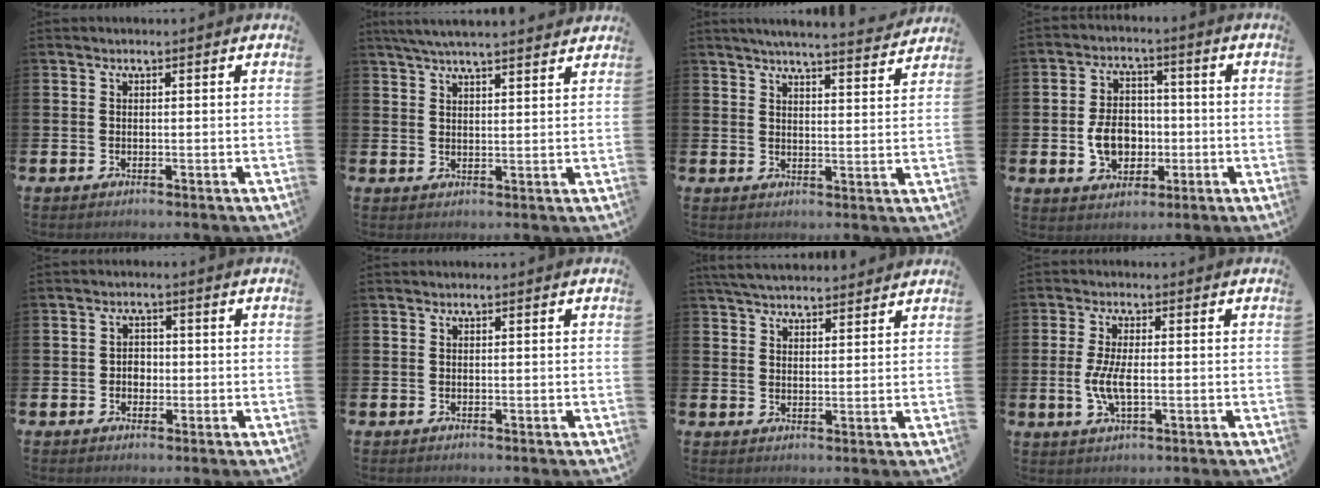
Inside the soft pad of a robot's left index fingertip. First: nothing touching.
{"total": 4.8, "force": [4.5, 0.2, 1.7], "torque": [-0.044, -0.012, 0.082]}
{"total": 5.1, "force": [5.0, -0.3, 1.2], "torque": [-0.030, -0.033, 0.086]}
{"total": 6.6, "force": [-1.2, 5.2, 3.9], "torque": [-0.071, 0.008, -0.026]}
{"total": 2.2, "force": [-0.4, 1.9, 1.2], "torque": [-0.010, 0.002, -0.014]}
{"total": 0.0}
{"total": 4.6, "force": [4.5, 0.7, 0.8], "torque": [-0.023, -0.018, 0.083]}
{"total": 4.6, "force": [-0.5, 1.8, 4.2], "torque": [-0.090, 0.000, -0.013]}